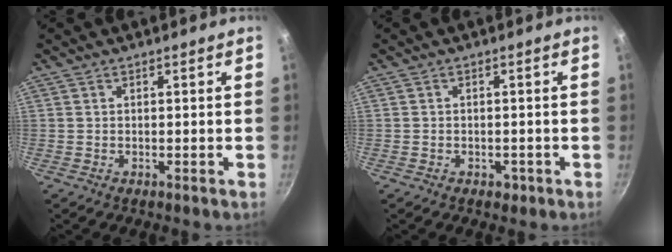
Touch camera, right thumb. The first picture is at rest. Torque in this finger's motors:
{"motor_torque": [-0.03, 0.18, -0.25, 0.09, 0.04]}